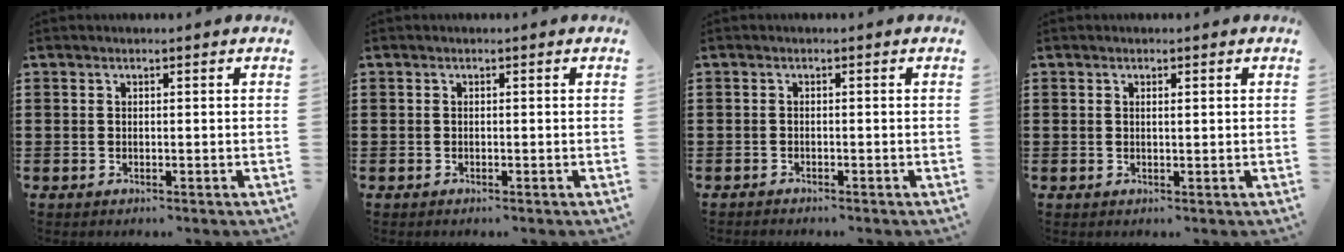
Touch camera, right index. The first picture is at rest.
{"total": 0.0}
{"total": 0.8, "force": [-0.8, 0.0, 0.0], "torque": [-0.002, 0.000, -0.016]}
{"total": 0.9, "force": [0.2, 0.2, 0.8], "torque": [-0.017, 0.001, 0.004]}